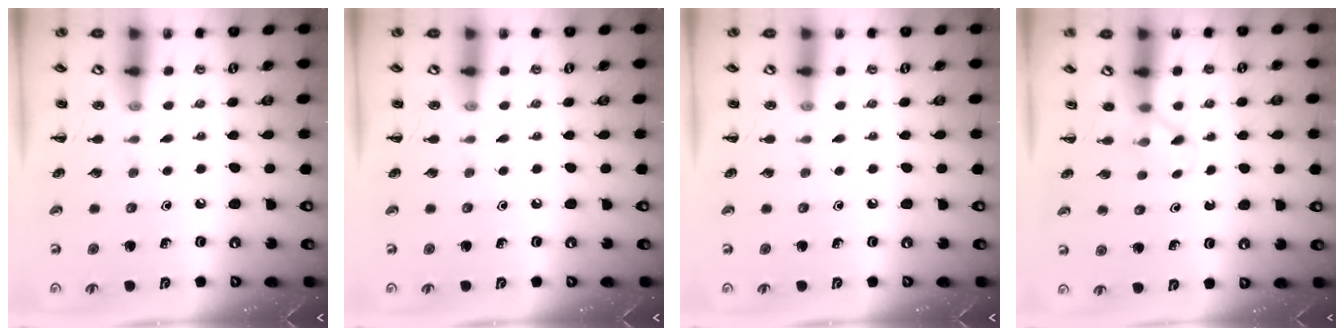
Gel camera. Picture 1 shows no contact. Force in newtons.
{"total": 0.0}
{"total": 0.0}
{"total": 2.8, "press": 2.6, "slide": 1.0}